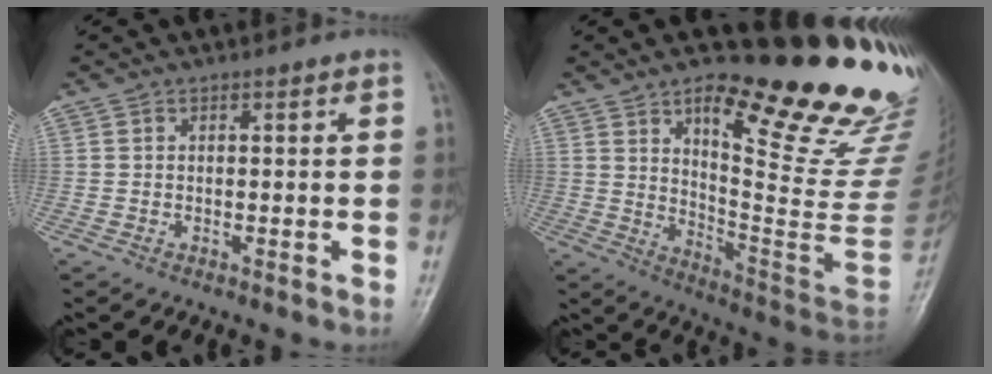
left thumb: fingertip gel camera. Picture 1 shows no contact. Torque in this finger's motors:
{"motor_torque": [2.75, 2.26, 1.02, -1.75, 0.21]}